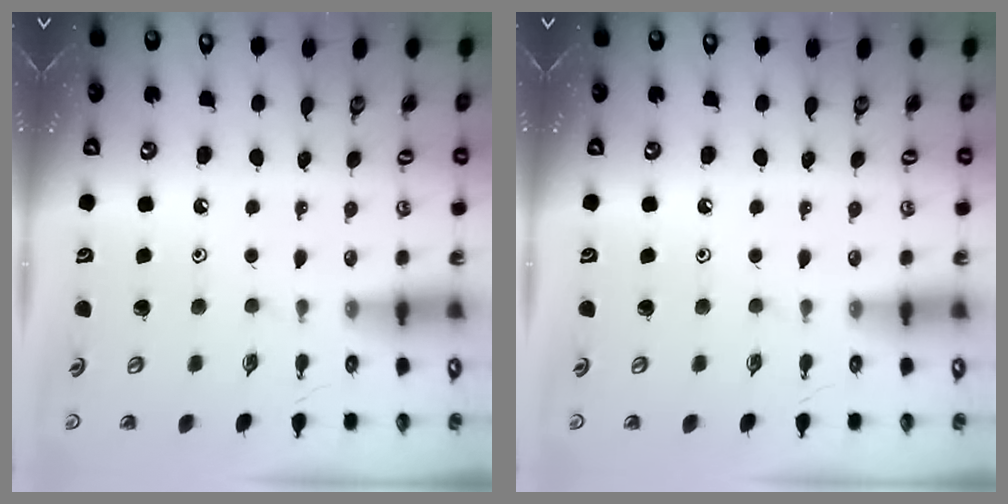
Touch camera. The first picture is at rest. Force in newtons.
{"total": 0.0}